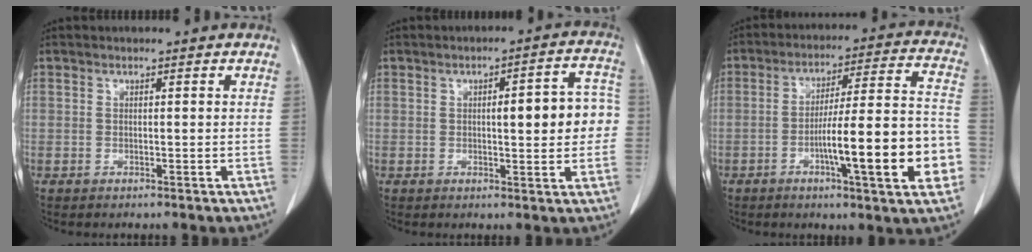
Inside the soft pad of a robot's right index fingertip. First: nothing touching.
{"total": 9.0, "force": [0.2, 2.4, 8.6], "torque": [-0.103, 0.028, 0.003]}
{"total": 16.8, "force": [-5.2, 1.4, 16.0], "torque": [-0.220, 0.016, -0.074]}